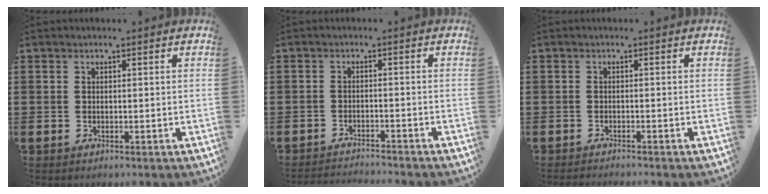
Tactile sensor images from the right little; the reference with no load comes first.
{"total": 1.8, "force": [-1.8, -0.2, 0.0], "torque": [-0.002, 0.003, -0.038]}
{"total": 0.7, "force": [-0.7, -0.1, 0.1], "torque": [-0.002, -0.002, -0.014]}